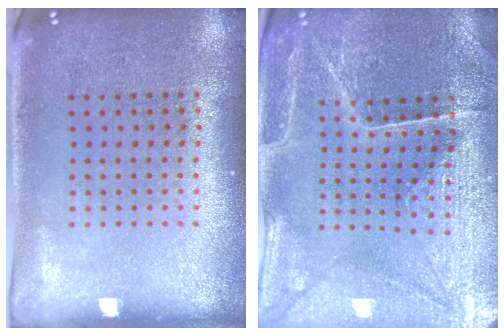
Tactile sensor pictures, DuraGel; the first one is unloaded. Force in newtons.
{"total": 3.5, "press": 3.5, "slide": 0.2}